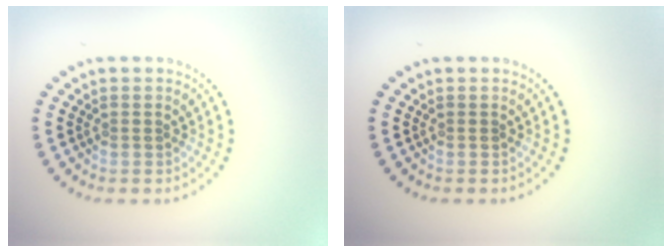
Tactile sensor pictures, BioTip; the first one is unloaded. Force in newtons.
{"total": 0.0}